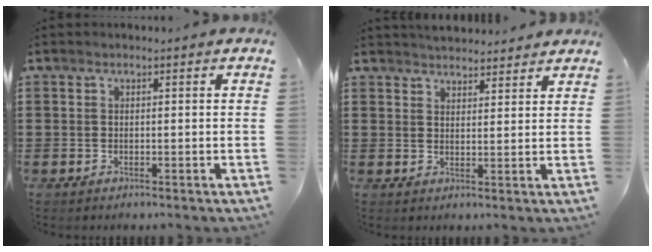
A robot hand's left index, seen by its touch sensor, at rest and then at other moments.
{"total": 2.9, "force": [2.9, 0.2, -0.2], "torque": [-0.005, -0.006, 0.053]}